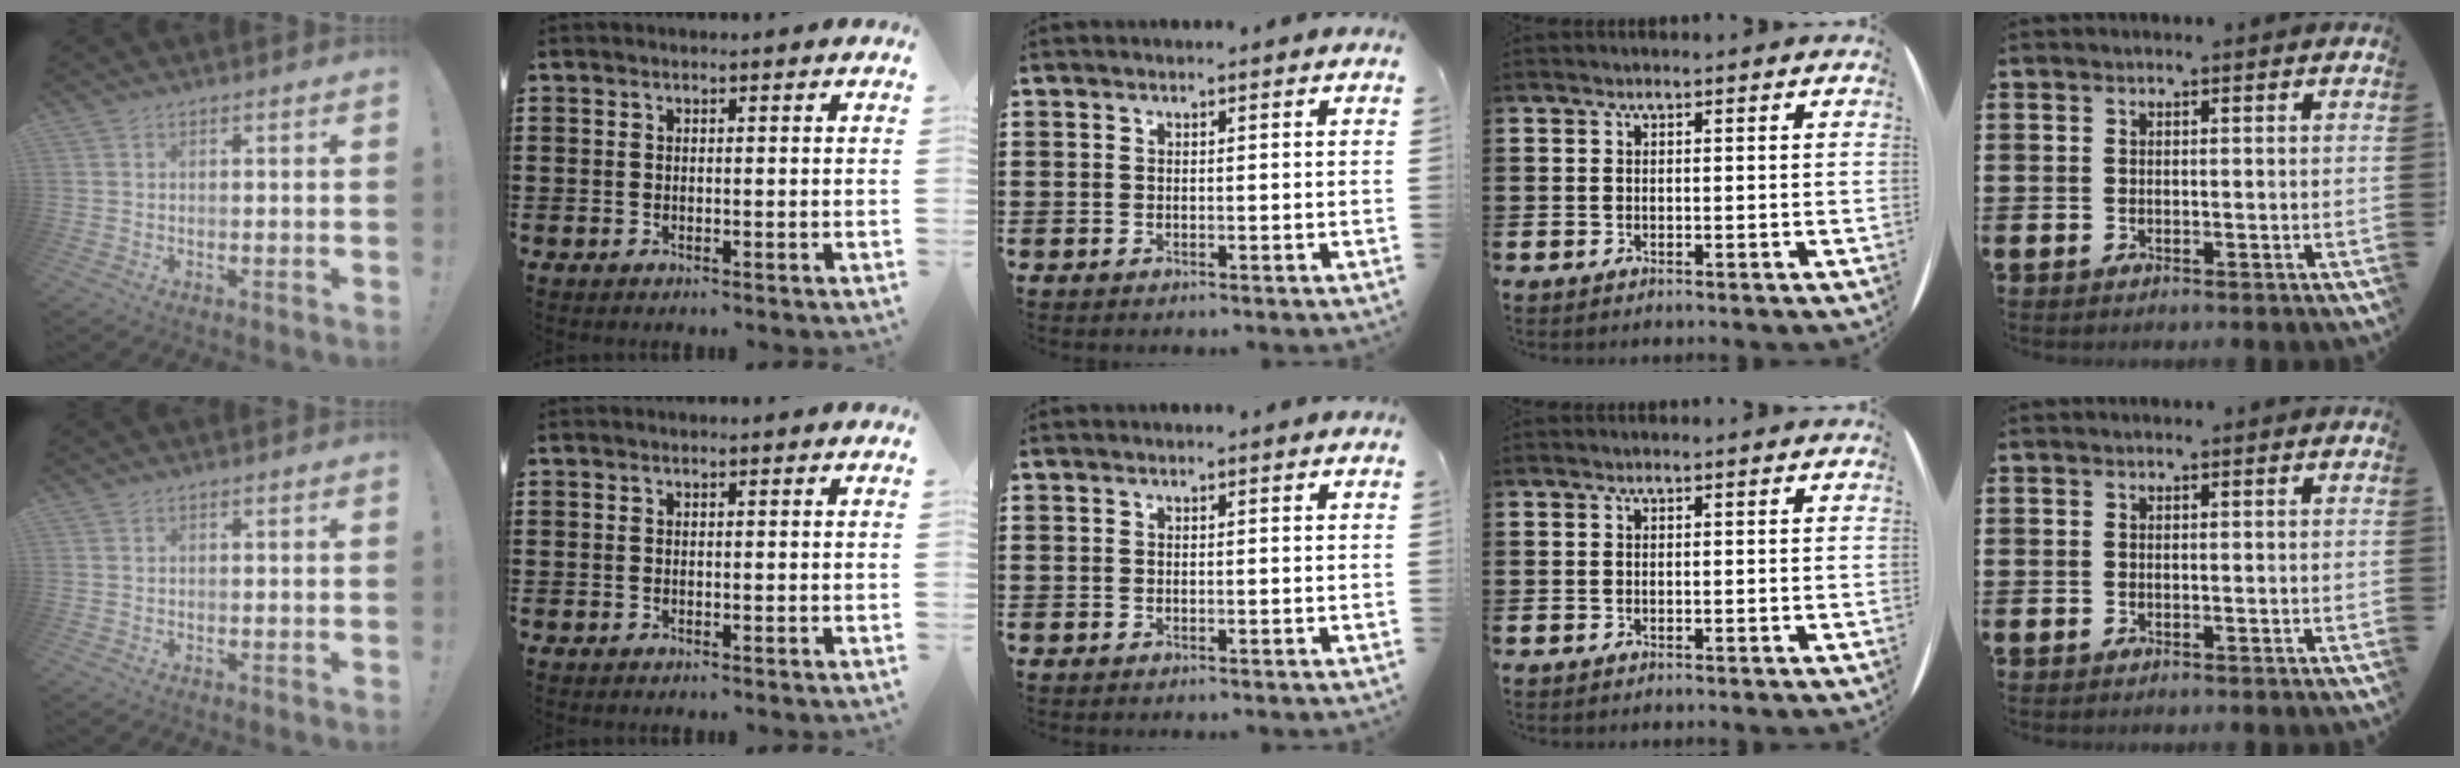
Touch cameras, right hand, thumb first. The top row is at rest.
{}